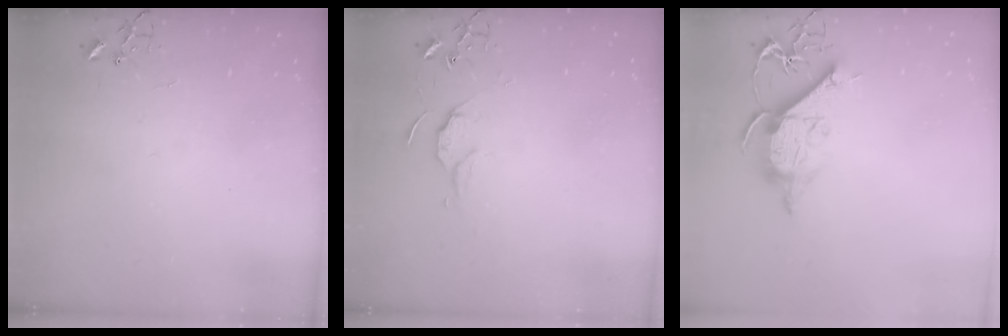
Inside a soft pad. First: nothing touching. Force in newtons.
{"total": 6.3, "press": 6.3, "slide": 0.7}
{"total": 11.0, "press": 10.9, "slide": 1.2}